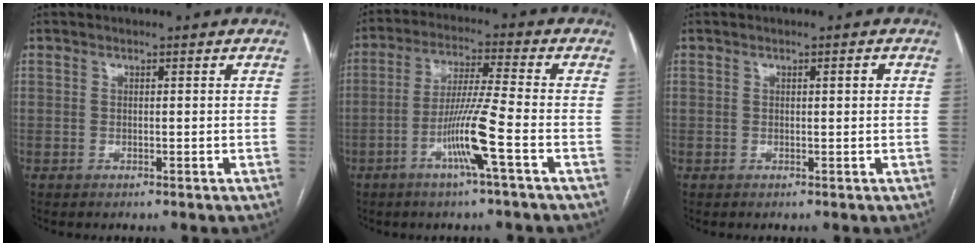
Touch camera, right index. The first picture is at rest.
{"total": 9.1, "force": [-3.8, -1.2, 8.2], "torque": [-0.160, -0.004, -0.074]}
{"total": 0.8, "force": [0.2, 0.1, 0.8], "torque": [-0.011, 0.003, 0.001]}